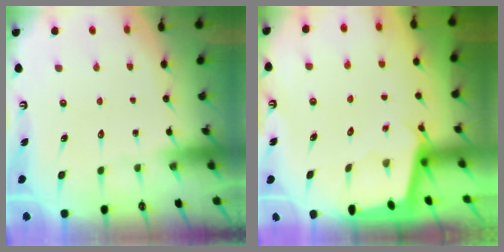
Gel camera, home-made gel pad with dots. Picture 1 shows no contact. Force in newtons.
{"total": 1.9, "press": 1.9, "slide": 0.1}